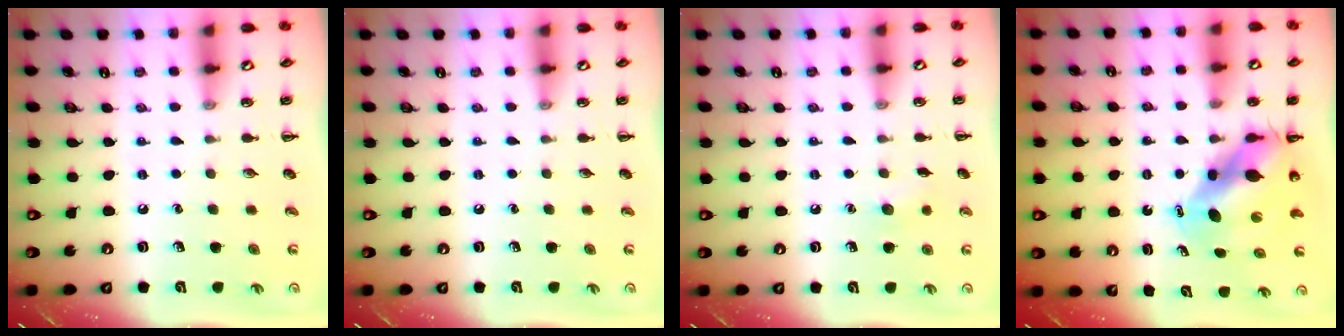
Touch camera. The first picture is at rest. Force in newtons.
{"total": 0.0}
{"total": 5.2, "press": 5.1, "slide": 1.1}
{"total": 9.3, "press": 9.0, "slide": 2.4}